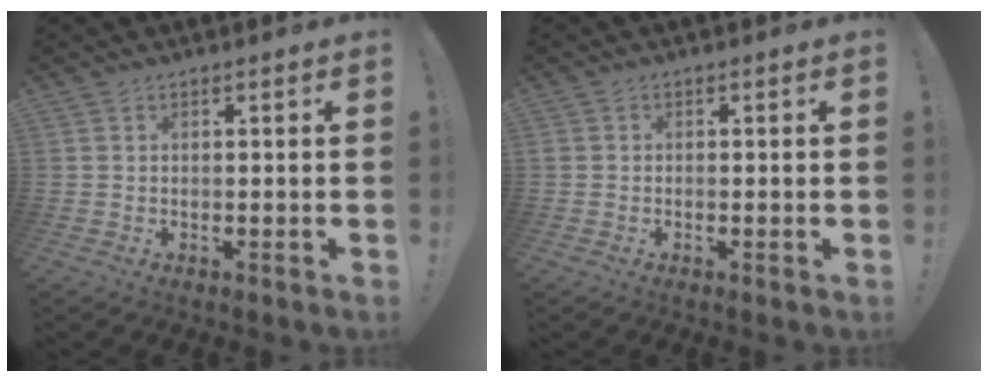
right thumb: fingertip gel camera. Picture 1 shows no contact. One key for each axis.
{"total": 0.8, "fx": -0.5, "fy": 0.5, "fz": -0.1, "tx": -0.005, "ty": 0.005, "tz": -0.008}